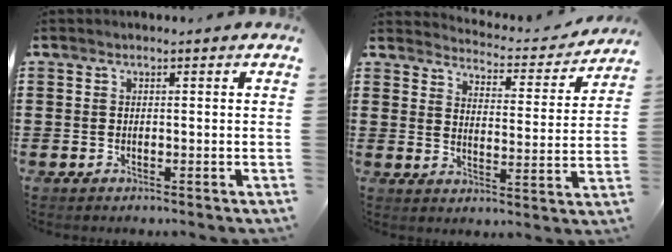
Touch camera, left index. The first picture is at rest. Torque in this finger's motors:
{"motor_torque": [0.94, -1.19, 0.32, 0.03]}